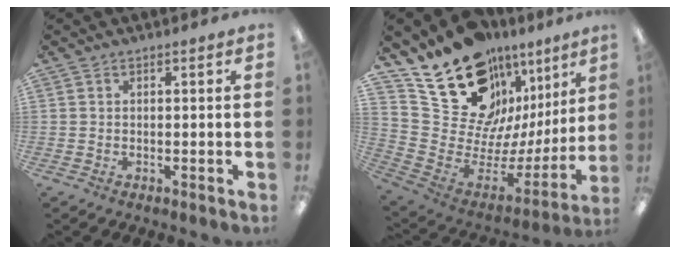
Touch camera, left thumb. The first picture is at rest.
{"total": 20.1, "force": [14.6, 11.7, 7.2], "torque": [-0.106, -0.129, 0.289]}